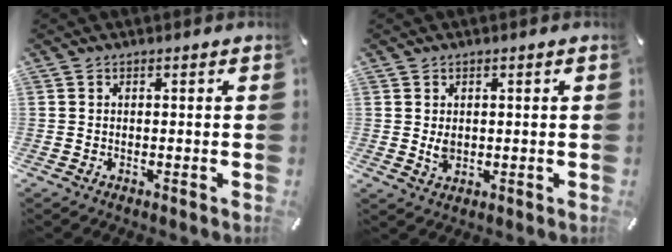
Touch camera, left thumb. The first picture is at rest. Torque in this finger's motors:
{"motor_torque": [0.62, 0.79, 0.25, -0.30, 0.13]}